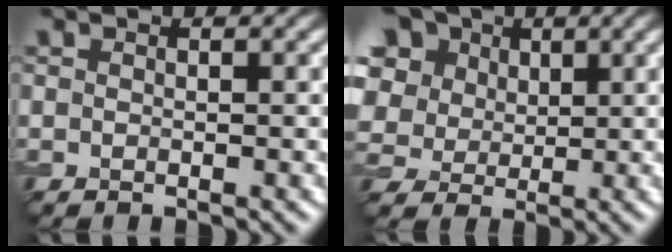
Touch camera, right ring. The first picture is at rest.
{"total": 12.8, "force": [5.6, 9.5, 6.5], "torque": [-0.155, 0.038, 0.087]}